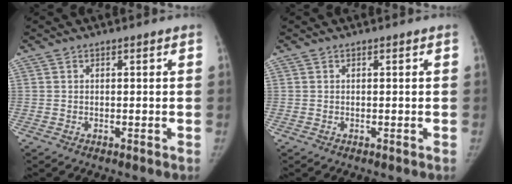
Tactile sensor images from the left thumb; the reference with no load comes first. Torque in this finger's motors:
{"motor_torque": [0.16, 0.30, 0.10, -0.14, 0.01]}